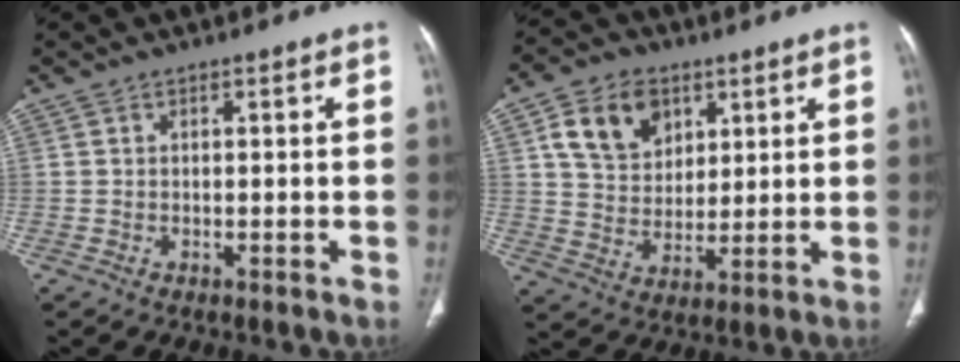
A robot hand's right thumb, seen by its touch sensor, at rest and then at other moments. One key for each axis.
{"total": 11.8, "fx": 5.2, "fy": 8.7, "fz": 6.2, "tx": -0.076, "ty": -0.015, "tz": 0.098}